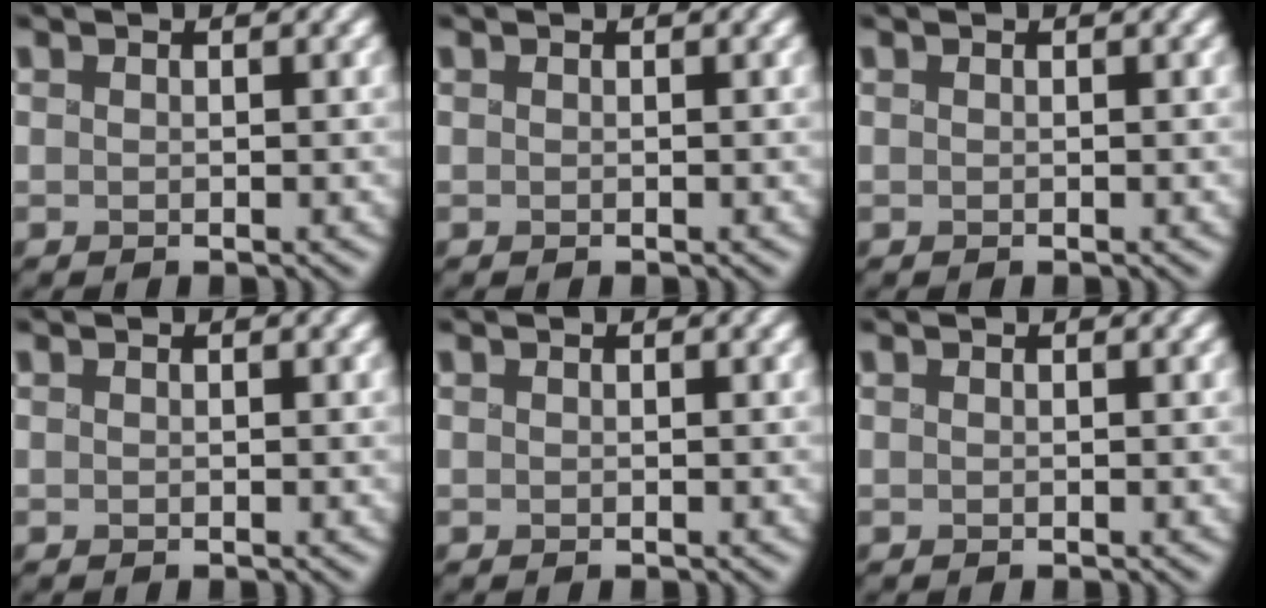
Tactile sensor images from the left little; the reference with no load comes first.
{"total": 0.0}
{"total": 0.0}
{"total": 0.0}
{"total": 0.0}
{"total": 0.0}